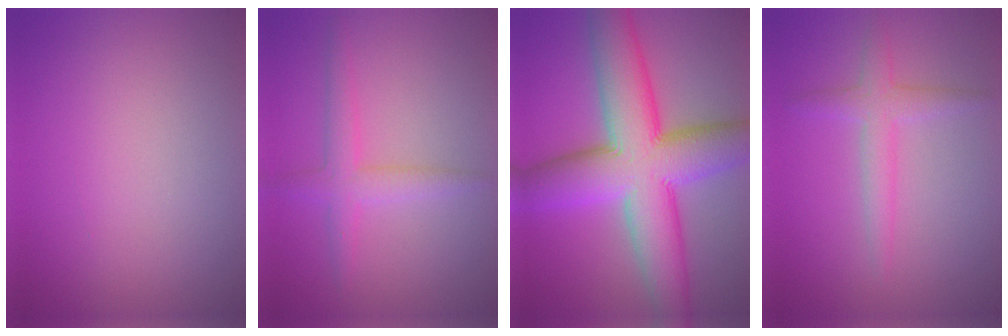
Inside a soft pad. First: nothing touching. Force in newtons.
{"total": 2.7, "press": 2.7, "slide": 0.1}
{"total": 12.2, "press": 12.2, "slide": 0.5}
{"total": 2.5, "press": 2.5, "slide": 0.0}